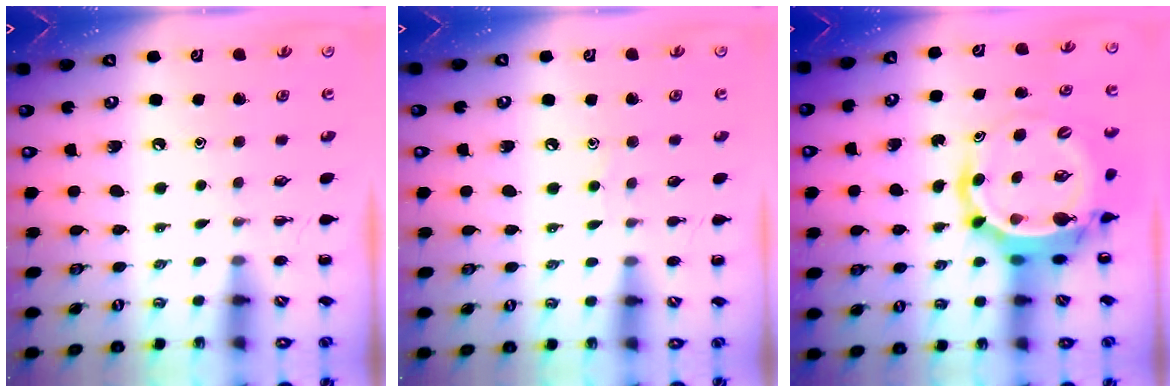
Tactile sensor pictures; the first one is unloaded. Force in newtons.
{"total": 2.5, "press": 2.3, "slide": 0.9}
{"total": 7.1, "press": 6.9, "slide": 1.9}